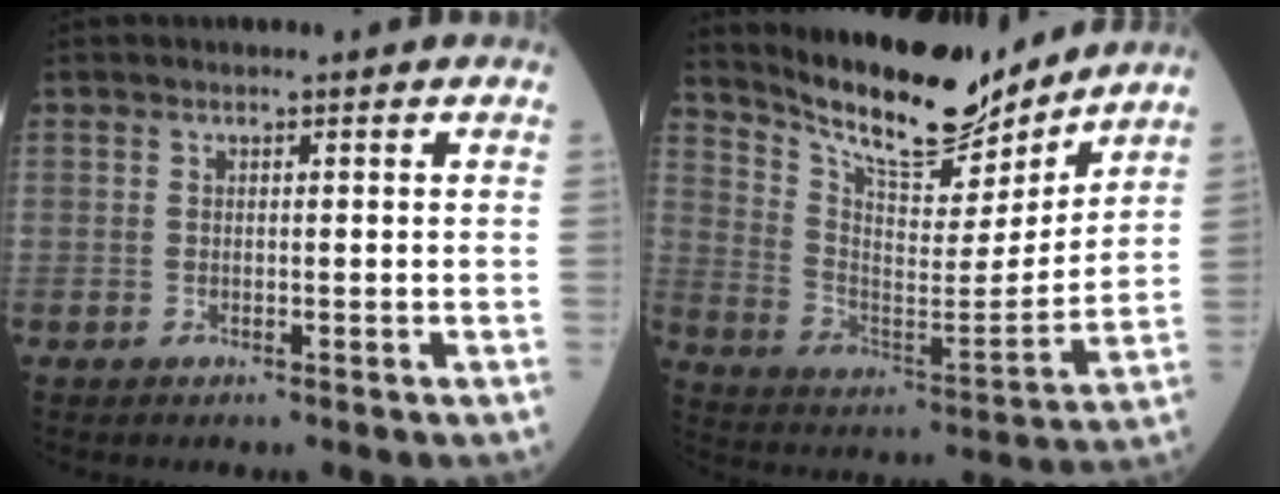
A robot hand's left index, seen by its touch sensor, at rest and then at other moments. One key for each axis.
{"total": 16.7, "fx": 15.1, "fy": 3.5, "fz": 6.4, "tx": -0.124, "ty": -0.018, "tz": 0.253}